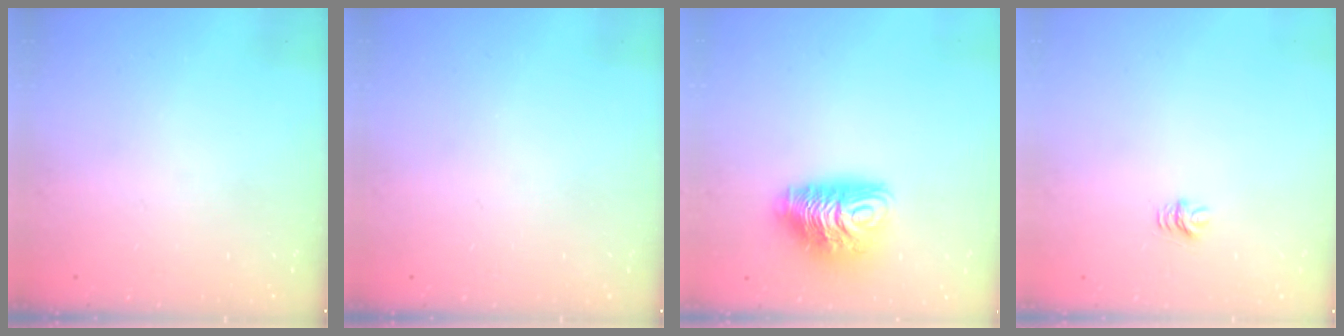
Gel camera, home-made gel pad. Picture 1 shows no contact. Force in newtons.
{"total": 0.0}
{"total": 10.6, "press": 10.5, "slide": 1.0}
{"total": 3.9, "press": 3.9, "slide": 0.3}